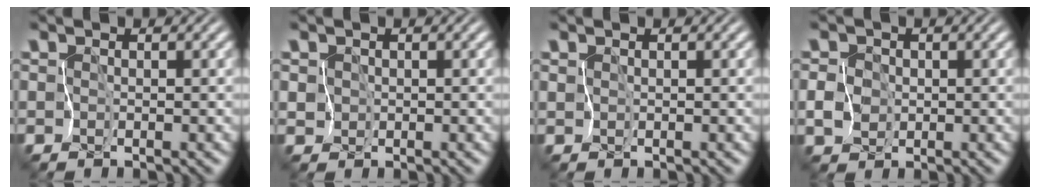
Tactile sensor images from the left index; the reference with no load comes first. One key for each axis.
{"total": 2.6, "fx": 0.7, "fy": 2.4, "fz": 0.6, "tx": -0.029, "ty": 0.019, "tz": 0.007}
{"total": 0.0}
{"total": 3.1, "fx": -0.4, "fy": 3.0, "fz": 0.8, "tx": -0.023, "ty": 0.010, "tz": -0.013}